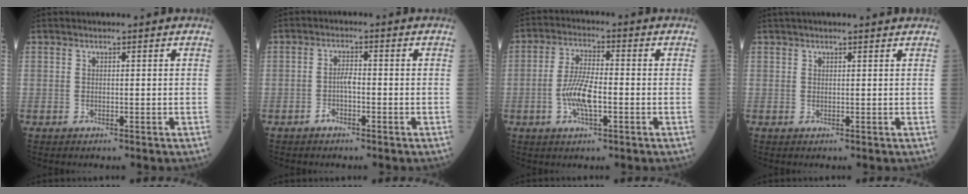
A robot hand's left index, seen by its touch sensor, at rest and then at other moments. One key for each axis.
{"total": 2.3, "fx": -1.1, "fy": 0.7, "fz": 1.9, "tx": -0.037, "ty": 0.003, "tz": -0.021}
{"total": 6.8, "fx": -1.8, "fy": 1.8, "fz": 6.3, "tx": -0.132, "ty": 0.002, "tz": -0.038}
{"total": 3.1, "fx": 2.9, "fy": -0.1, "fz": 1.1, "tx": -0.012, "ty": 0.021, "tz": 0.035}